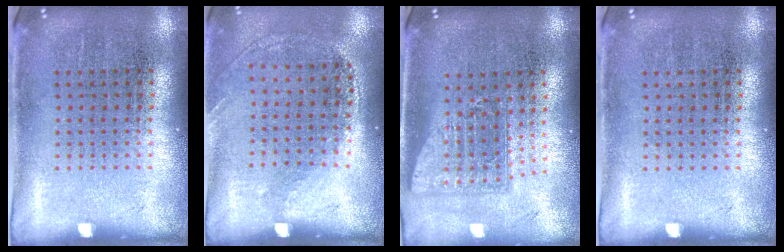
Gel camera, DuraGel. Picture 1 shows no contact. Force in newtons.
{"total": 1.2, "press": 0.9, "slide": 0.8}
{"total": 1.6, "press": 1.2, "slide": 1.0}
{"total": 0.0}